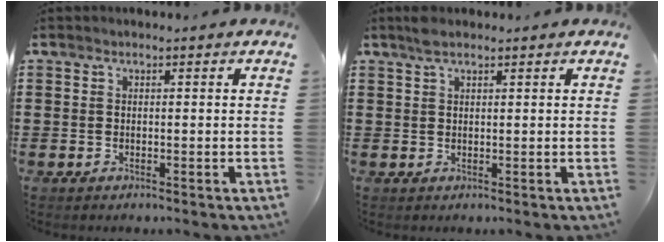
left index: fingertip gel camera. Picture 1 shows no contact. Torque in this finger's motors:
{"motor_torque": [0.11, -0.07, 0.06, 0.03]}